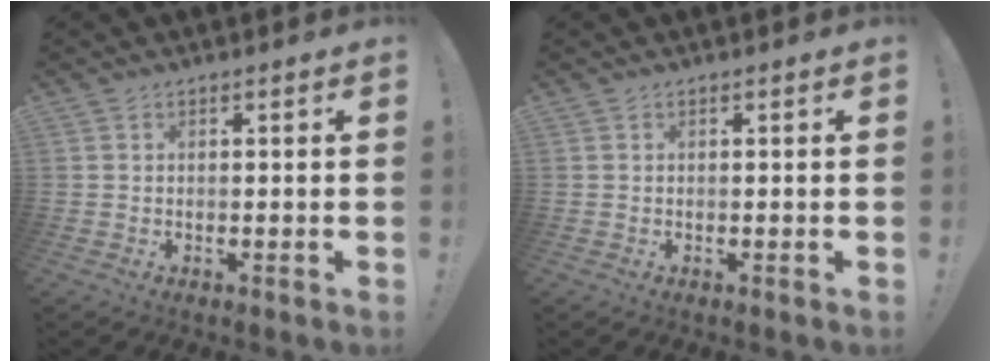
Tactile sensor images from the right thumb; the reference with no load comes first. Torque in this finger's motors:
{"motor_torque": [-0.03, 0.03, 0.00, 0.00, 0.00]}